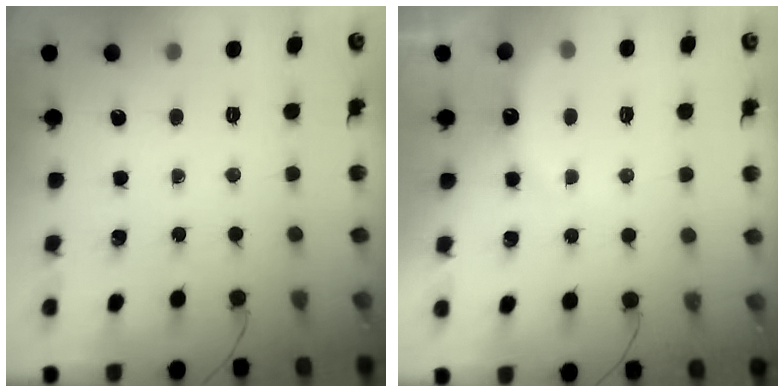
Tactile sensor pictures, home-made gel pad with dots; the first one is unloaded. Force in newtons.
{"total": 8.3, "press": 8.2, "slide": 1.4}